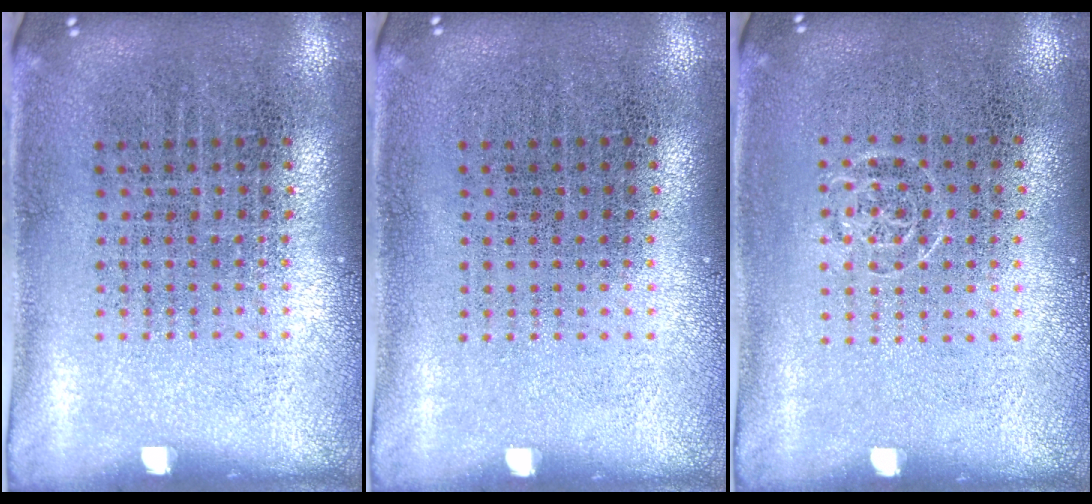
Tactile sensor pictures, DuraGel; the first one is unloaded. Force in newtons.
{"total": 0.0}
{"total": 0.6, "press": 0.5, "slide": 0.3}